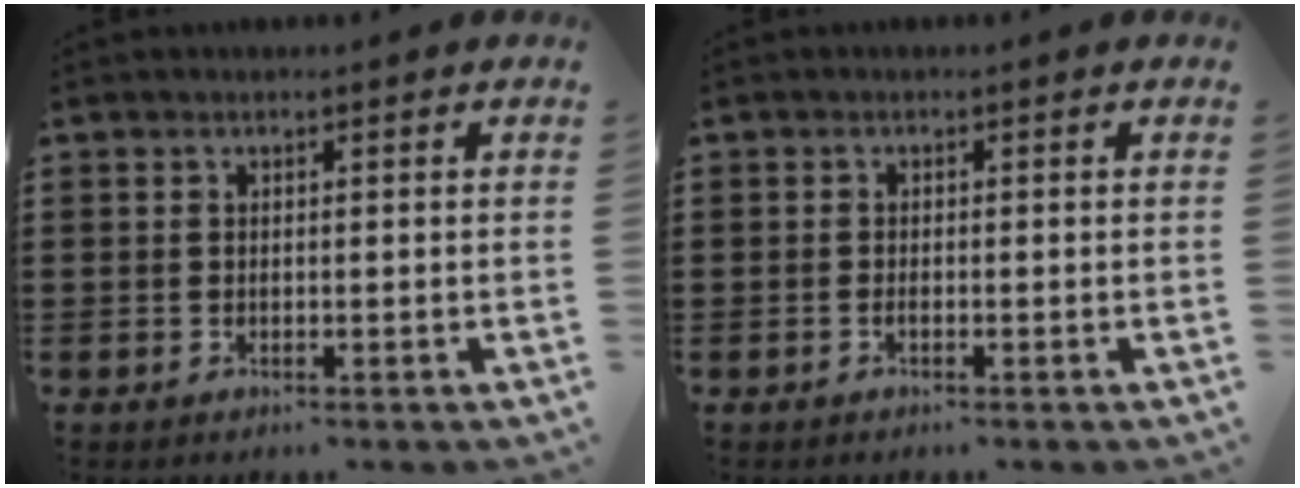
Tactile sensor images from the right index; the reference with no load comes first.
{"total": 0.7, "force": [-0.4, -0.1, 0.6], "torque": [-0.013, -0.008, -0.005]}